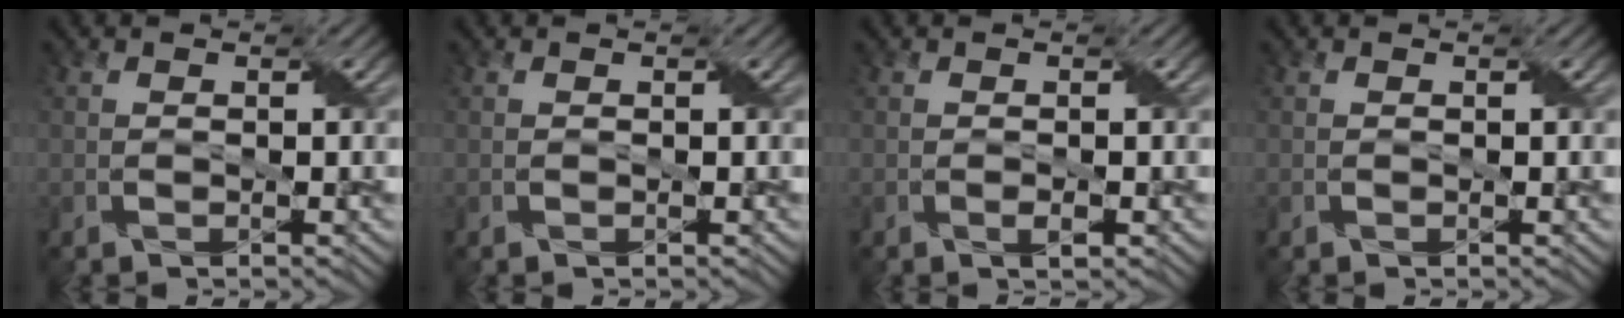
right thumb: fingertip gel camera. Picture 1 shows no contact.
{"total": 0.0}
{"total": 0.9, "force": [-0.3, 0.3, 0.8], "torque": [-0.015, -0.001, -0.003]}
{"total": 0.0}